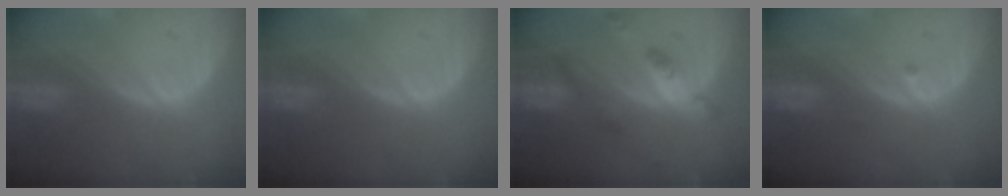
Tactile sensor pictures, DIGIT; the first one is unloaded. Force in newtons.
{"total": 0.0}
{"total": 6.0, "press": 5.3, "slide": 2.9}
{"total": 0.9, "press": 0.7, "slide": 0.5}